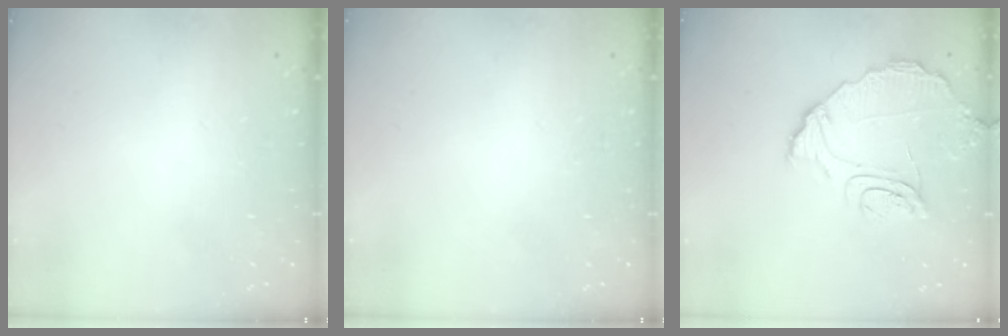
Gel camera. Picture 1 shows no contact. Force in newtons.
{"total": 0.0}
{"total": 9.4, "press": 9.3, "slide": 1.0}